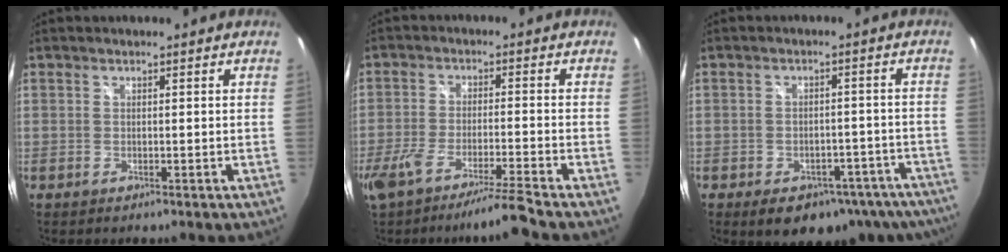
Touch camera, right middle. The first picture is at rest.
{"total": 9.5, "force": [-7.9, -1.2, 5.2], "torque": [-0.109, -0.024, -0.138]}
{"total": 16.0, "force": [-11.3, 8.6, 7.3], "torque": [-0.121, 0.007, -0.115]}